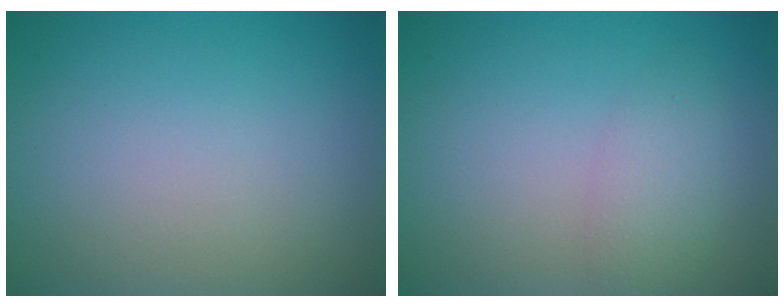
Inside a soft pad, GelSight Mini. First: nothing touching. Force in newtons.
{"total": 2.3, "press": 2.3, "slide": 0.1}